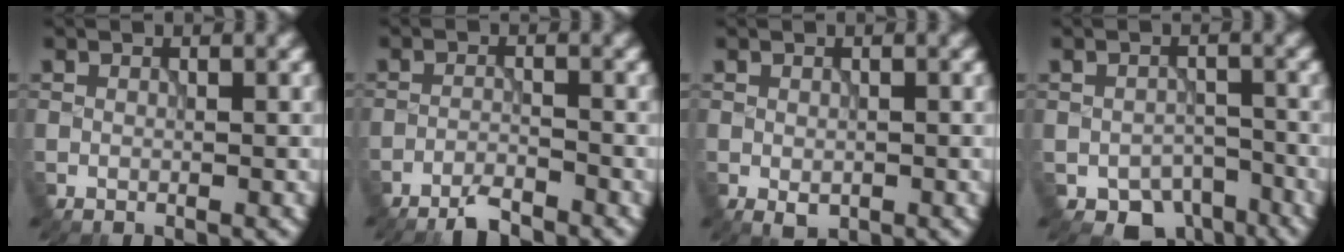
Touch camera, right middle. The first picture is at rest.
{"total": 2.7, "force": [-2.5, 0.1, 1.0], "torque": [-0.020, -0.005, -0.054]}
{"total": 1.1, "force": [-0.5, 0.7, 0.7], "torque": [-0.012, -0.009, -0.004]}
{"total": 4.4, "force": [-3.1, 2.7, 1.6], "torque": [-0.013, -0.018, -0.041]}